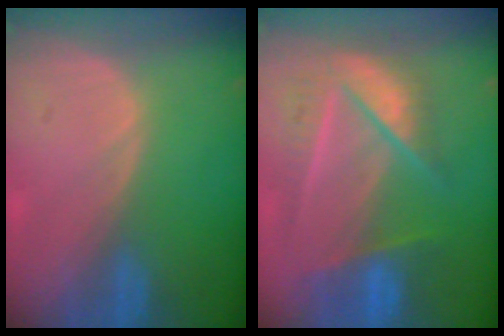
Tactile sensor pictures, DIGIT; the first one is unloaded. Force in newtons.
{"total": 9.0, "press": 8.1, "slide": 3.8}